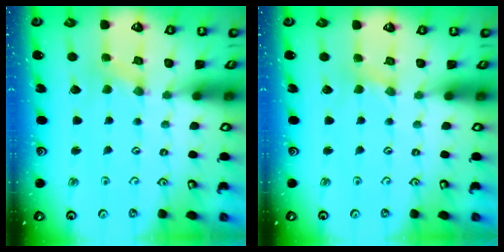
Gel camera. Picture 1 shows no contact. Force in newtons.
{"total": 0.7, "press": 0.7, "slide": 0.1}